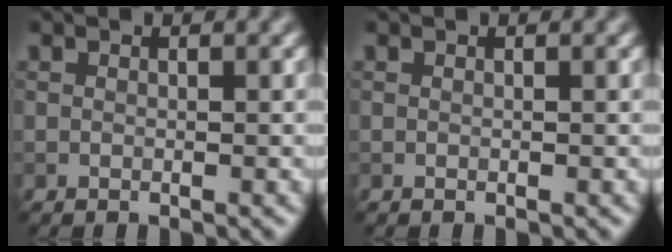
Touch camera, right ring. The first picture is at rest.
{"total": 0.0}